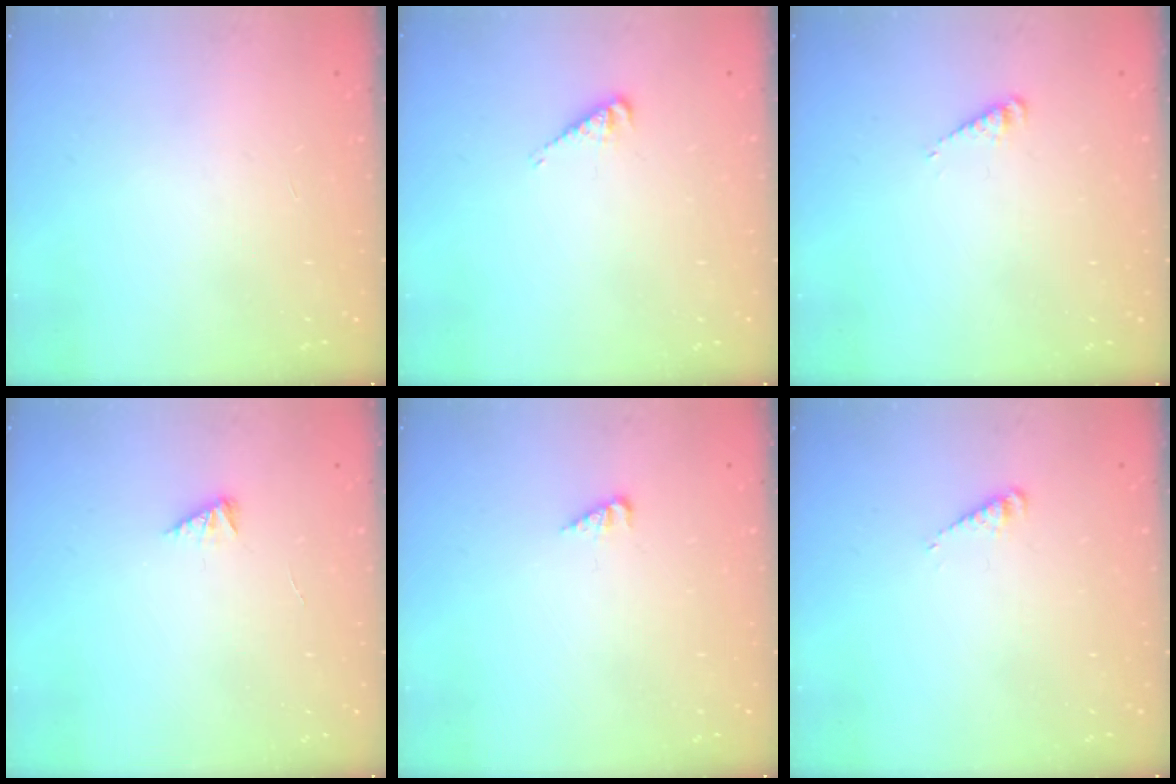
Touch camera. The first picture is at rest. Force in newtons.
{"total": 3.6, "press": 3.5, "slide": 0.5}
{"total": 2.7, "press": 2.7, "slide": 0.3}
{"total": 1.9, "press": 1.8, "slide": 0.4}
{"total": 2.6, "press": 2.6, "slide": 0.2}
{"total": 2.7, "press": 2.7, "slide": 0.3}